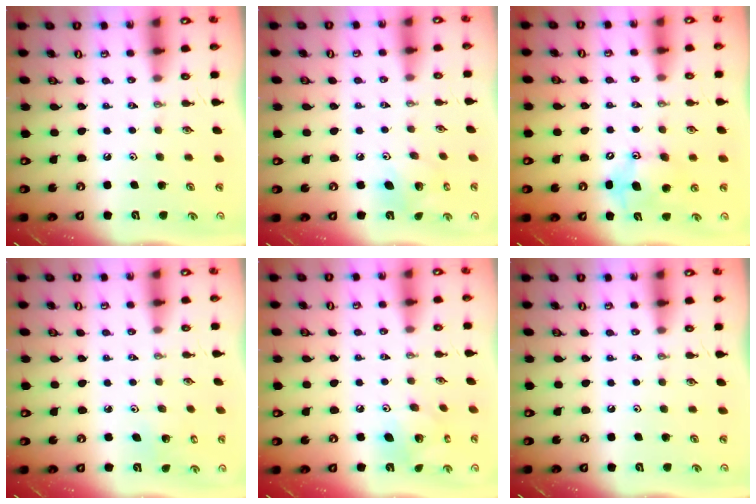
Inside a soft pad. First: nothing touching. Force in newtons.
{"total": 9.0, "press": 9.0, "slide": 0.3}
{"total": 11.6, "press": 11.2, "slide": 2.8}
{"total": 3.0, "press": 2.9, "slide": 0.3}
{"total": 8.9, "press": 8.9, "slide": 0.2}
{"total": 0.0}